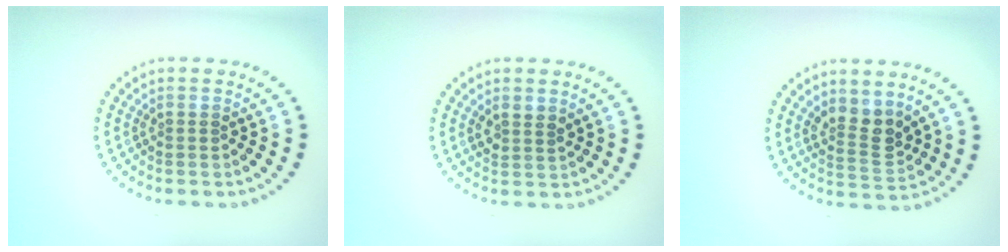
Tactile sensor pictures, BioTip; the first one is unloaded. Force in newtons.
{"total": 1.5, "press": 1.2, "slide": 0.9}
{"total": 3.0, "press": 2.6, "slide": 1.4}